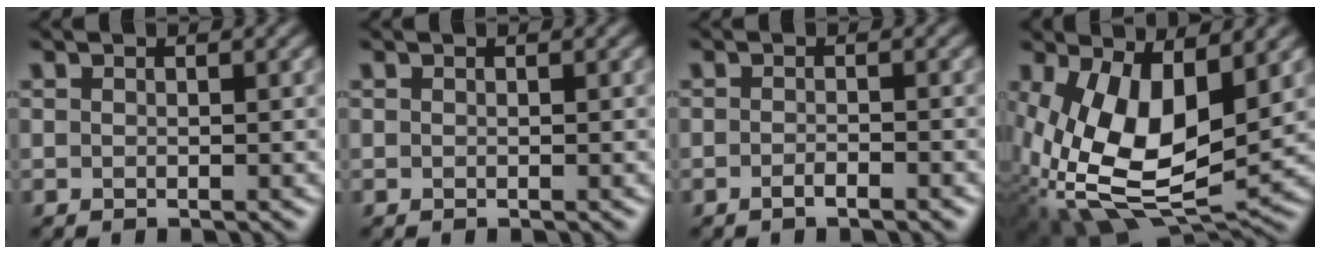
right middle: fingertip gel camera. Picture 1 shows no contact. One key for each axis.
{"total": 0.0}
{"total": 1.7, "fx": -1.1, "fy": 0.3, "fz": 1.2, "tx": -0.014, "ty": 0.002, "tz": -0.020}
{"total": 12.9, "fx": 0.7, "fy": 7.1, "fz": 10.8, "tx": -0.214, "ty": -0.032, "tz": 0.017}